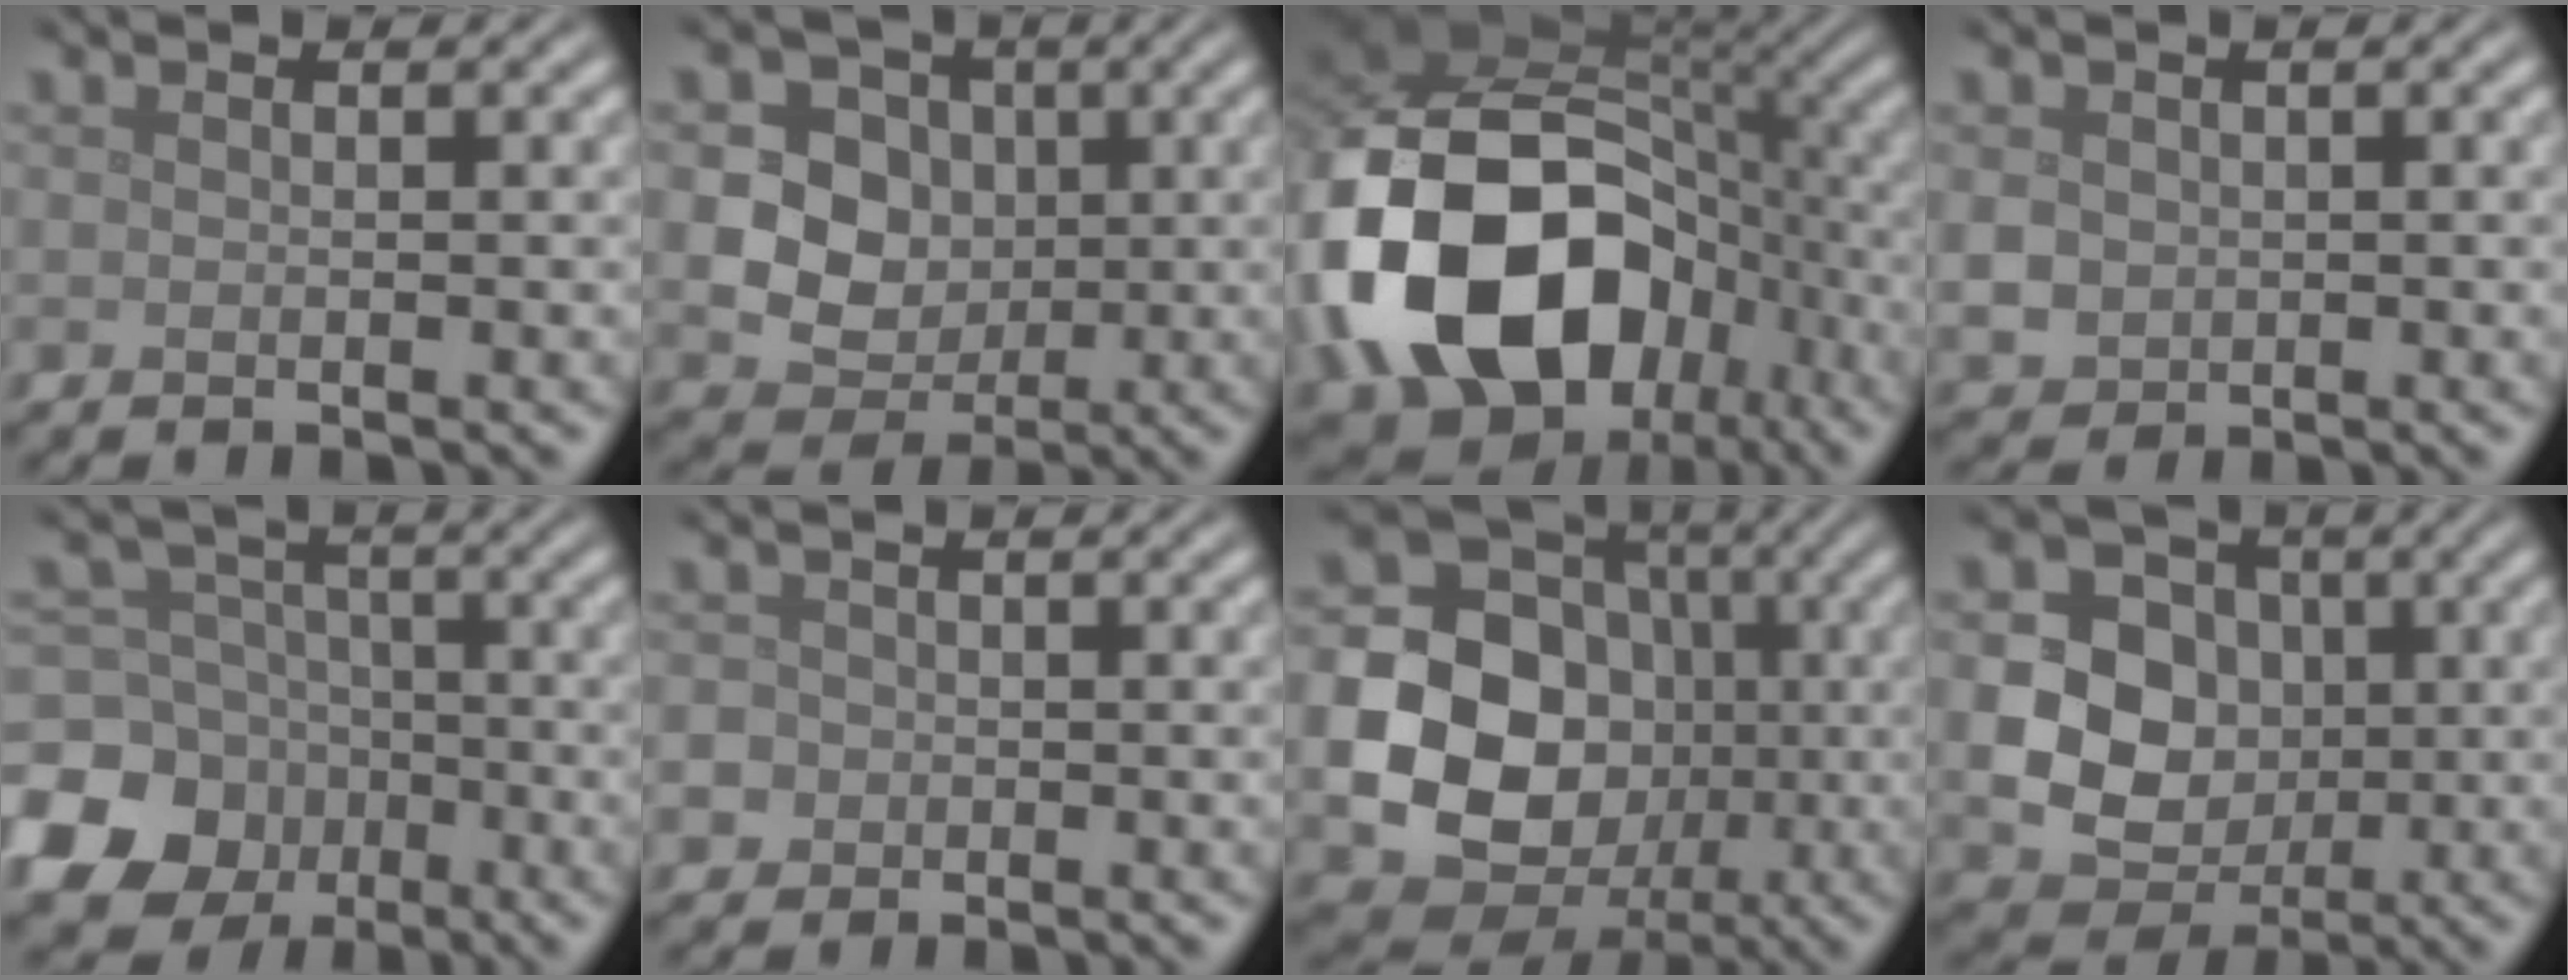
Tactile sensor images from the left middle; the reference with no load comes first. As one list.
[{"total": 6.9, "force": [0.8, 5.9, 3.6], "torque": [-0.059, 0.015, -0.002]}, {"total": 18.3, "force": [-5.9, 13.5, 10.9], "torque": [-0.231, -0.033, -0.095]}, {"total": 2.4, "force": [0.2, 2.2, 1.0], "torque": [-0.028, -0.006, 0.006]}, {"total": 13.6, "force": [-6.3, 11.6, 3.5], "torque": [-0.102, -0.050, -0.125]}, {"total": 3.6, "force": [-1.3, 3.2, 0.9], "torque": [-0.007, 0.002, -0.038]}, {"total": 15.4, "force": [-1.5, 13.5, 7.2], "torque": [-0.146, -0.020, -0.044]}, {"total": 8.1, "force": [0.0, 6.8, 4.4], "torque": [-0.078, 0.001, -0.006]}]